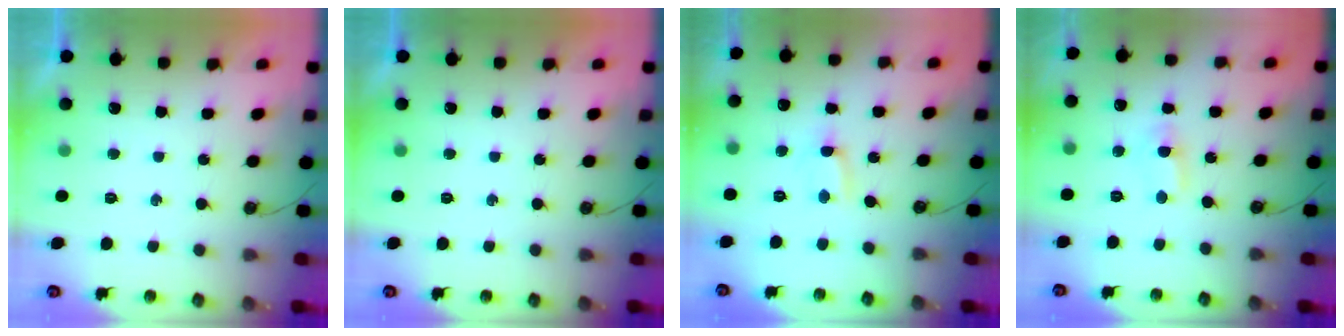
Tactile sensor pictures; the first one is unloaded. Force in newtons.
{"total": 0.0}
{"total": 0.5, "press": 0.3, "slide": 0.4}
{"total": 1.2, "press": 1.0, "slide": 0.7}